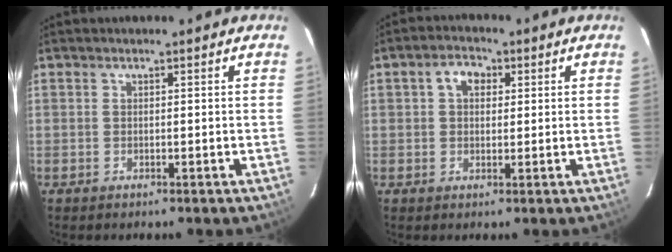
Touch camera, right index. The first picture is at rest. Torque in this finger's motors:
{"motor_torque": [0.03, 0.02, 0.09, 0.06]}